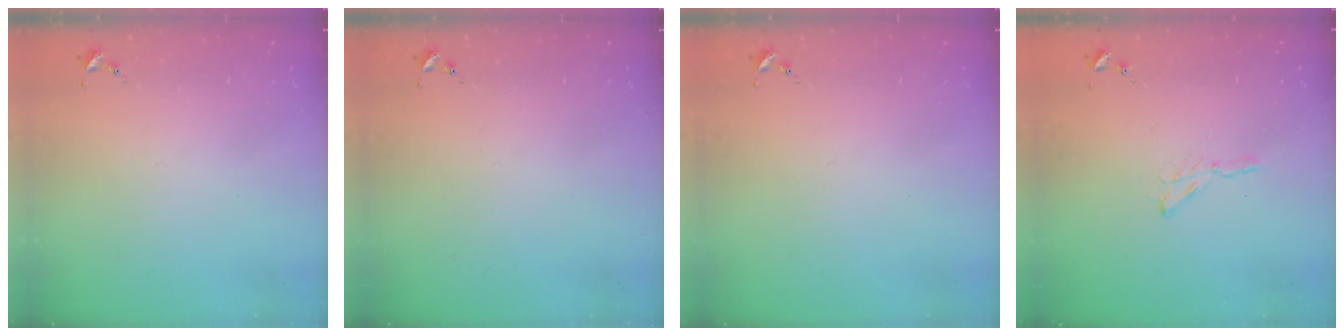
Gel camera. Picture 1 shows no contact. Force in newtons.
{"total": 0.0}
{"total": 0.0}
{"total": 2.9, "press": 2.9, "slide": 0.3}